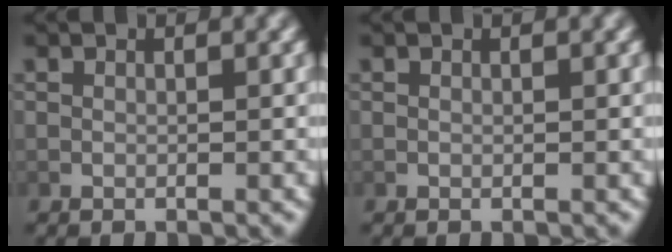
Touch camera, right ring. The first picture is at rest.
{"total": 0.0}